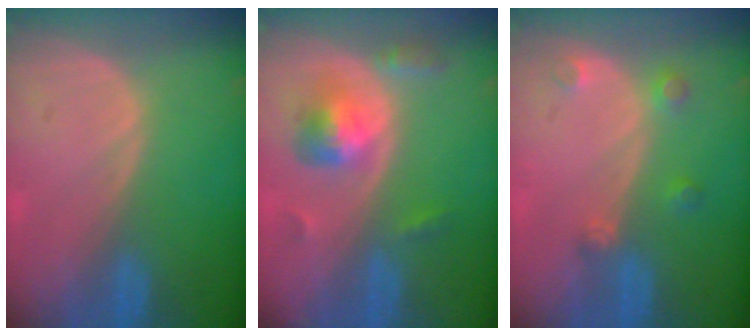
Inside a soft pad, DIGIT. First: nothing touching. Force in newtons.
{"total": 5.7, "press": 5.2, "slide": 2.4}
{"total": 2.7, "press": 2.6, "slide": 0.5}